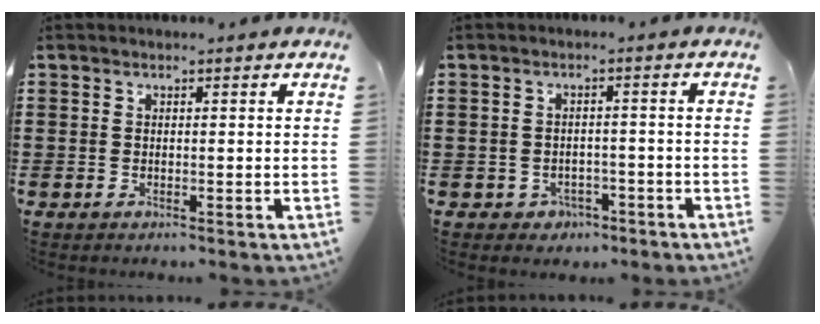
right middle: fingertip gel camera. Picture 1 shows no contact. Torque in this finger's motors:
{"motor_torque": [0.08, -0.16, 0.06, -0.01]}